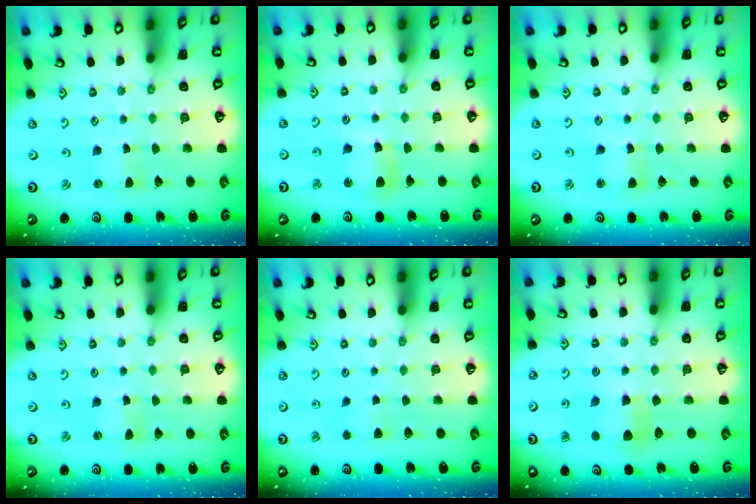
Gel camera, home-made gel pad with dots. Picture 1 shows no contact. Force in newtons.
{"total": 8.9, "press": 8.7, "slide": 1.4}
{"total": 2.7, "press": 2.7, "slide": 0.3}
{"total": 1.7, "press": 1.7, "slide": 0.3}
{"total": 2.7, "press": 2.7, "slide": 0.4}
{"total": 6.4, "press": 6.4, "slide": 0.4}